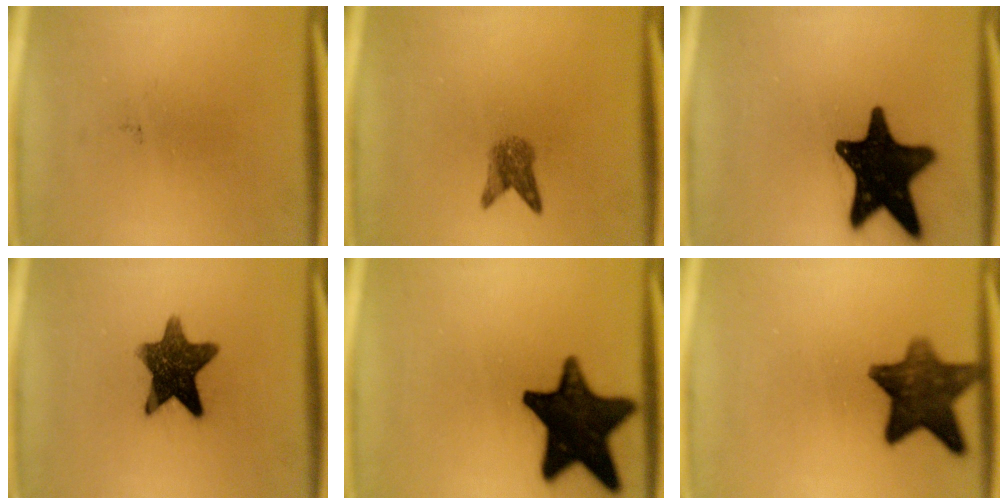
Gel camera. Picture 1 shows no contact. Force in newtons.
{"total": 2.9}
{"total": 18.8}
{"total": 11.3}
{"total": 17.5}
{"total": 11.0}